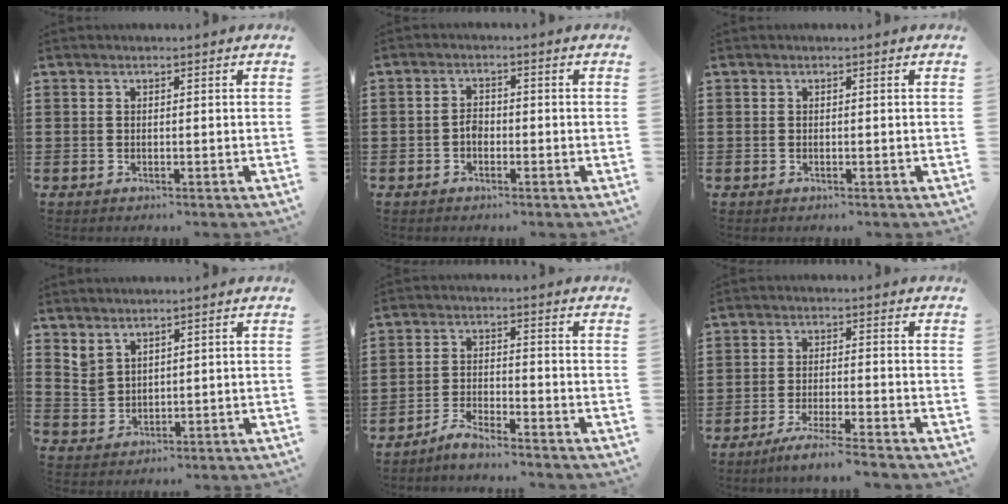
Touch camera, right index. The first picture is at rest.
{"total": 1.8, "force": [-0.7, 1.2, 1.1], "torque": [-0.023, 0.003, -0.016]}
{"total": 0.0}
{"total": 2.7, "force": [2.5, 1.1, 0.0], "torque": [-0.009, 0.003, 0.050]}
{"total": 3.3, "force": [-3.3, 0.0, 0.4], "torque": [-0.020, 0.005, -0.069]}
{"total": 3.8, "force": [-3.4, -0.7, 1.5], "torque": [-0.031, -0.011, -0.066]}